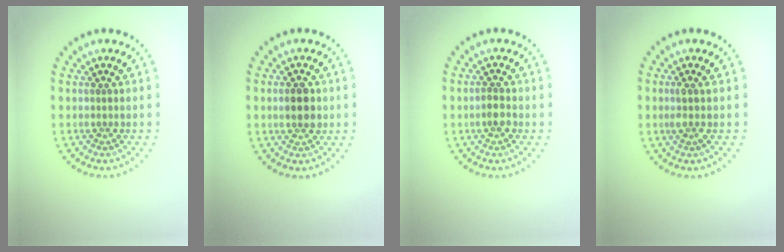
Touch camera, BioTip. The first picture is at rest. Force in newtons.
{"total": 2.8, "press": 2.8, "slide": 0.1}
{"total": 1.6, "press": 1.5, "slide": 0.5}
{"total": 1.2, "press": 0.9, "slide": 0.8}